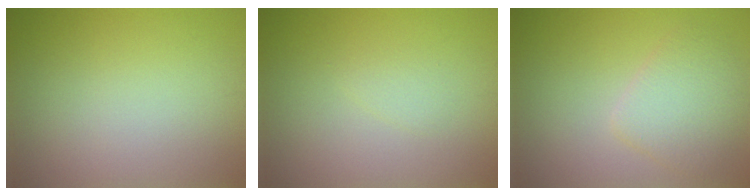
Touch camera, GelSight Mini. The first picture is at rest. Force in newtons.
{"total": 0.9, "press": 0.9, "slide": 0.2}
{"total": 3.7, "press": 3.7, "slide": 0.2}